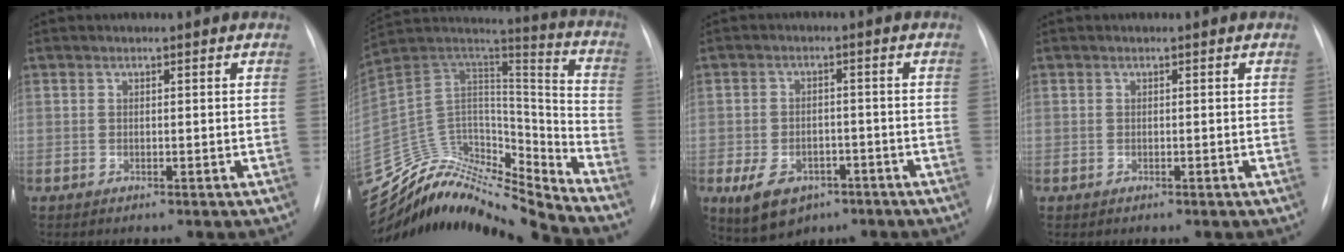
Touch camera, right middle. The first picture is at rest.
{"total": 22.1, "force": [-21.4, 3.2, 4.9], "torque": [-0.081, 0.072, -0.353]}
{"total": 7.6, "force": [-3.7, 5.1, 4.1], "torque": [-0.079, 0.003, -0.049]}
{"total": 0.0}